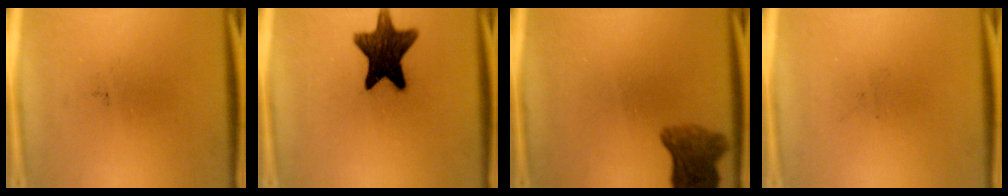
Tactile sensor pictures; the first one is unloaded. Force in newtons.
{"total": 12.5}
{"total": 5.9}
{"total": 0.0}